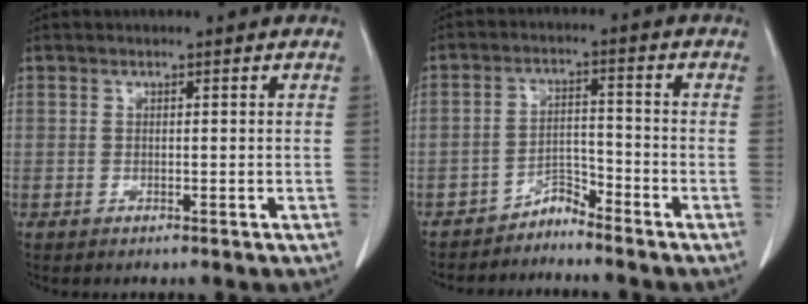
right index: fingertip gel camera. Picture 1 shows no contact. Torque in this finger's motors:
{"motor_torque": [-0.86, -0.68, -0.36, -0.21]}